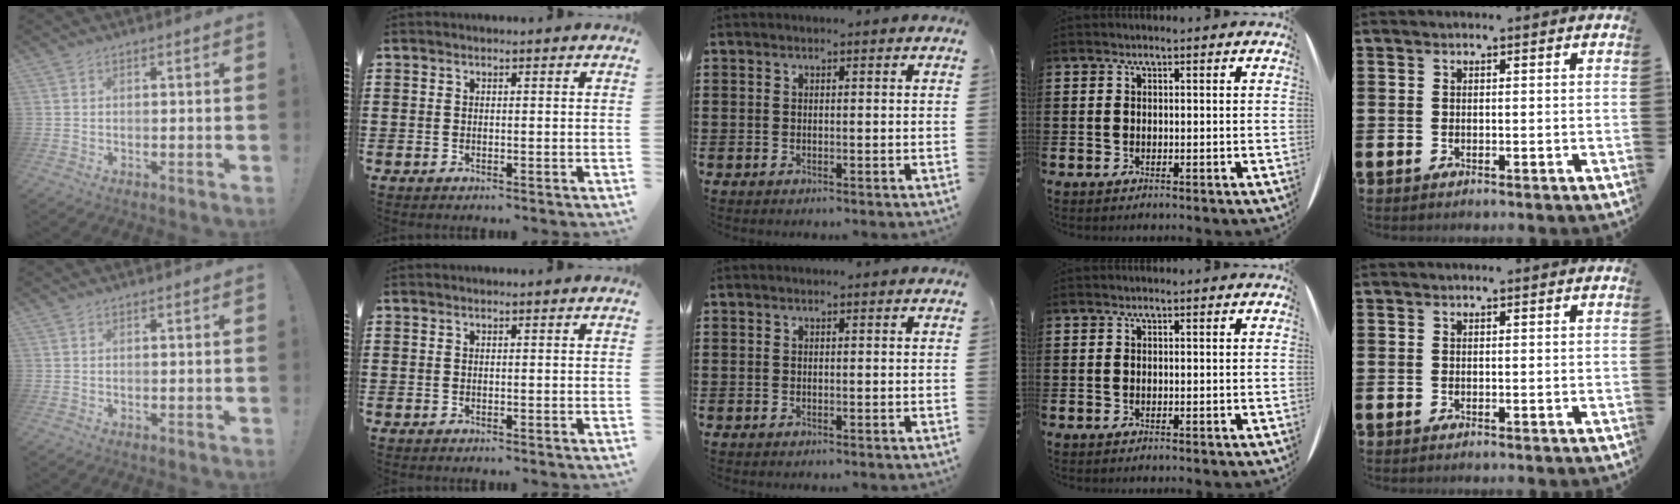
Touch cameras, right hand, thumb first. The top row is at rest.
{}